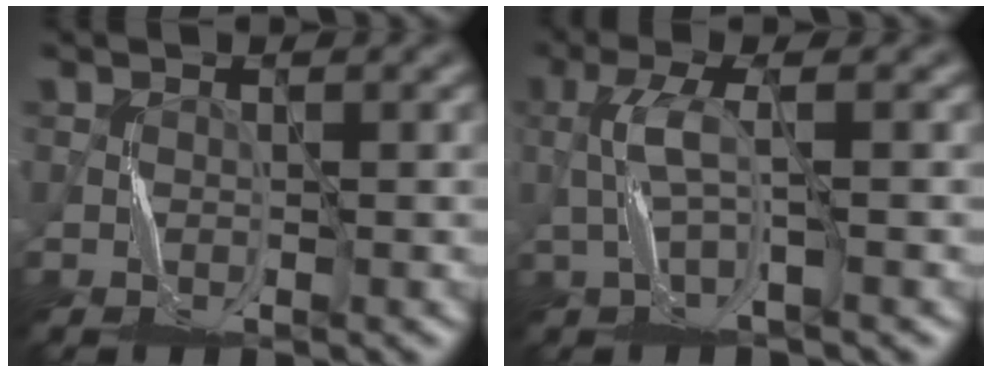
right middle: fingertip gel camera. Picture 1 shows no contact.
{"total": 2.2, "force": [-0.5, 0.0, 2.2], "torque": [-0.052, 0.009, -0.012]}